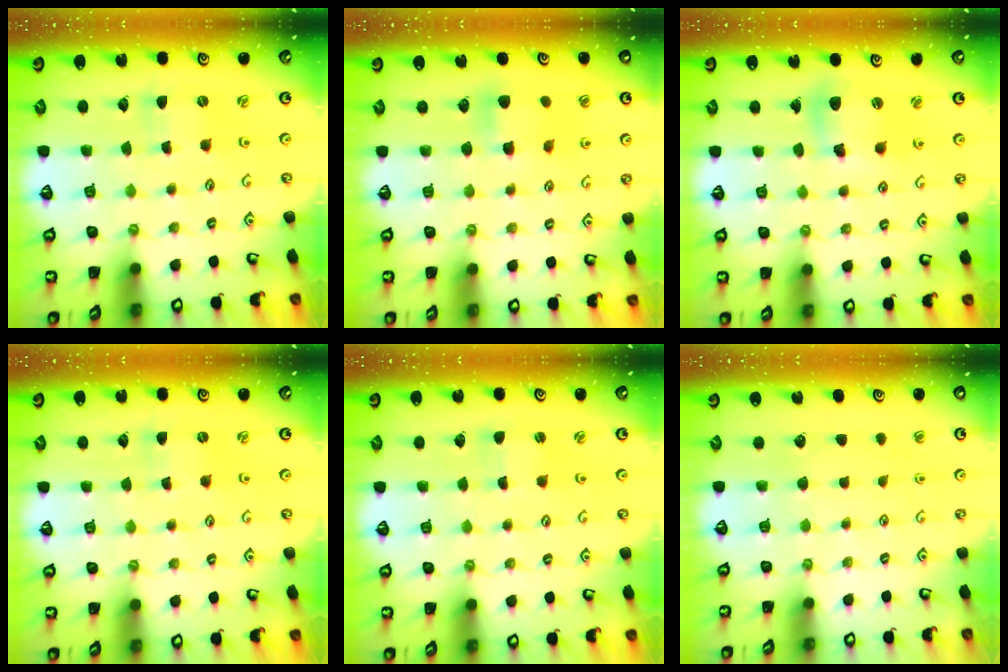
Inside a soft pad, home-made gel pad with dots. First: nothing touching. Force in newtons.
{"total": 6.2, "press": 6.2, "slide": 0.8}
{"total": 9.8, "press": 9.7, "slide": 1.3}
{"total": 0.0}
{"total": 0.7, "press": 0.7, "slide": 0.1}
{"total": 0.0}